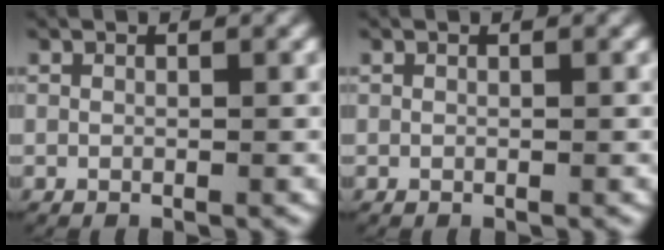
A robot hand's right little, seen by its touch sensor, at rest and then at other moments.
{"total": 0.0}